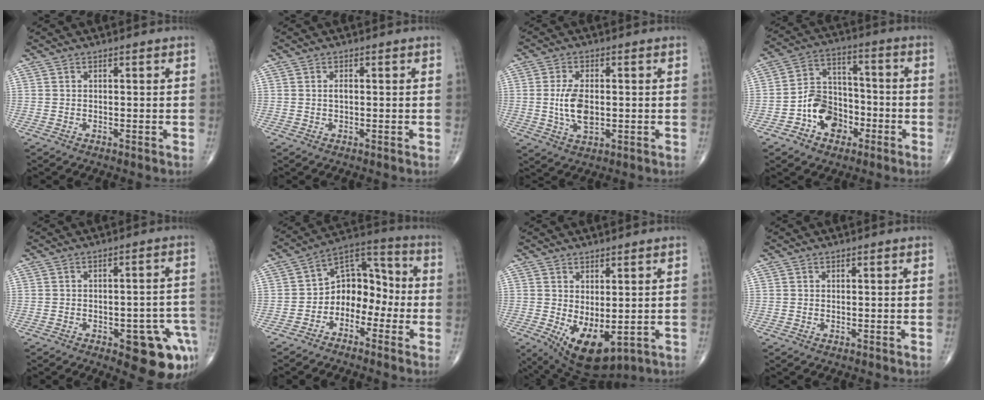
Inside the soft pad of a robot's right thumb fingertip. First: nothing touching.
{"total": 0.9, "force": [0.0, 0.5, 0.8], "torque": [-0.011, 0.001, -0.001]}
{"total": 7.1, "force": [-0.2, 3.7, 6.1], "torque": [-0.120, -0.005, -0.001]}
{"total": 11.0, "force": [-4.5, 8.2, 5.6], "torque": [-0.060, 0.047, -0.083]}
{"total": 12.4, "force": [-5.5, 5.0, 9.9], "torque": [-0.074, 0.033, -0.058]}
{"total": 10.3, "force": [-3.3, 7.6, 6.2], "torque": [-0.059, 0.068, -0.072]}
{"total": 9.8, "force": [-1.8, 4.9, 8.2], "torque": [-0.121, -0.010, -0.004]}
{"total": 0.0}